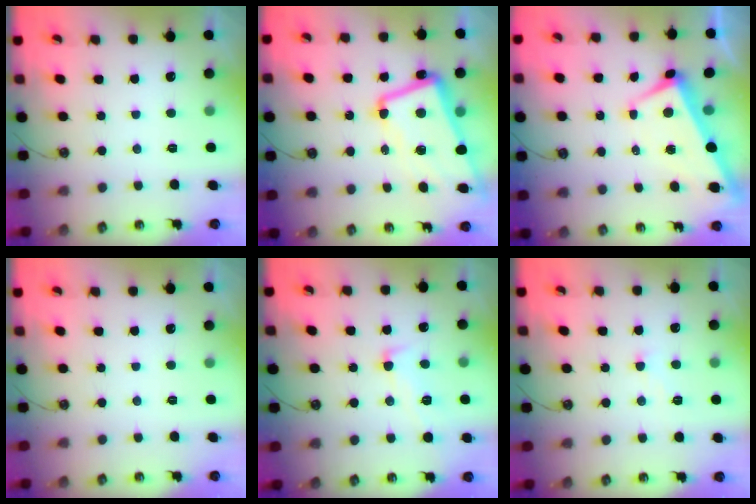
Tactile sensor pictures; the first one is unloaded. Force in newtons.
{"total": 8.8, "press": 8.5, "slide": 2.1}
{"total": 1.7, "press": 1.4, "slide": 0.9}
{"total": 0.0}
{"total": 2.1, "press": 1.8, "slide": 1.1}
{"total": 0.7, "press": 0.6, "slide": 0.4}